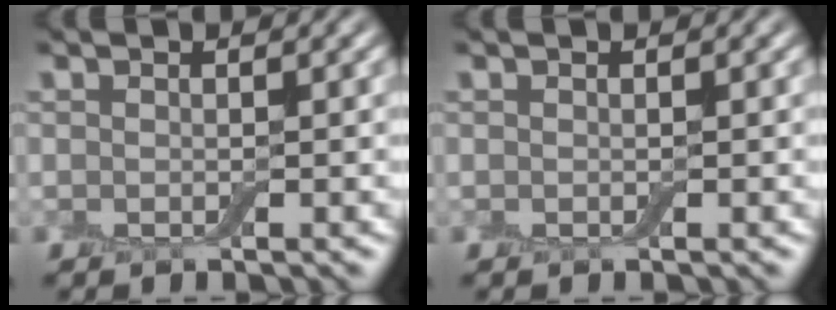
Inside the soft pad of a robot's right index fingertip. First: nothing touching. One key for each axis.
{"total": 0.0}